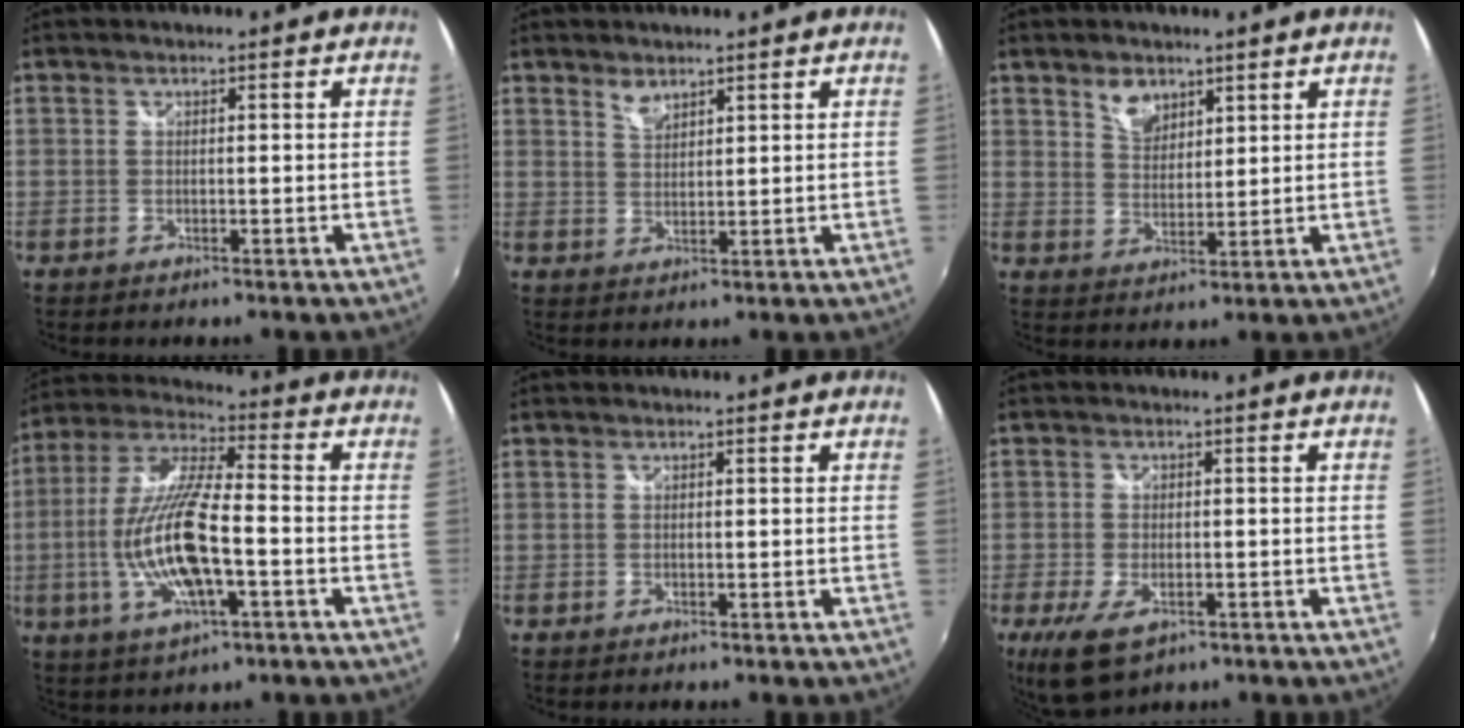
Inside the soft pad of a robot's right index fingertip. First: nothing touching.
{"total": 2.6, "force": [2.1, 1.1, 1.0], "torque": [-0.016, 0.000, 0.038]}
{"total": 4.8, "force": [3.2, 2.9, 2.1], "torque": [-0.026, 0.003, 0.059]}
{"total": 16.4, "force": [-3.8, 4.5, 15.3], "torque": [-0.309, -0.008, -0.071]}
{"total": 0.0}
{"total": 8.1, "force": [-4.1, 4.0, 5.7], "torque": [-0.130, -0.030, -0.072]}